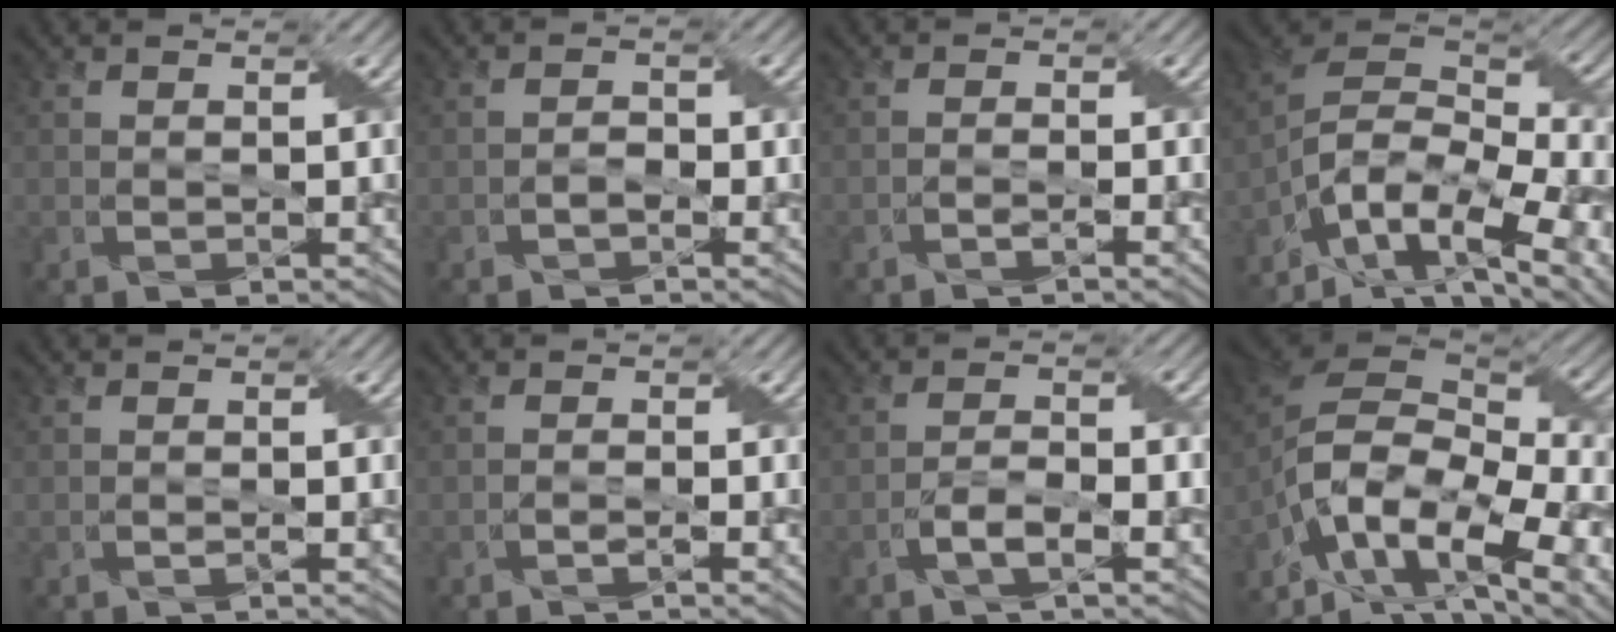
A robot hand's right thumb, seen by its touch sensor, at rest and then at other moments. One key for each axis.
{"total": 1.4, "fx": -0.8, "fy": 0.8, "fz": 0.8, "tx": -0.017, "ty": 0.005, "tz": -0.015}
{"total": 2.2, "fx": -1.3, "fy": 0.5, "fz": 1.7, "tx": -0.035, "ty": 0.002, "tz": -0.026}
{"total": 15.4, "fx": -9.0, "fy": 7.1, "fz": 10.3, "tx": -0.244, "ty": -0.019, "tz": -0.140}
{"total": 0.7, "fx": -0.4, "fy": 0.2, "fz": 0.5, "tx": -0.010, "ty": 0.001, "tz": -0.005}
{"total": 1.7, "fx": -1.1, "fy": 0.4, "fz": 1.3, "tx": -0.026, "ty": 0.002, "tz": -0.020}
{"total": 3.4, "fx": -2.0, "fy": 0.8, "fz": 2.7, "tx": -0.058, "ty": 0.008, "tz": -0.043}
{"total": 16.7, "fx": -8.8, "fy": 8.5, "fz": 11.3, "tx": -0.265, "ty": -0.029, "tz": -0.131}